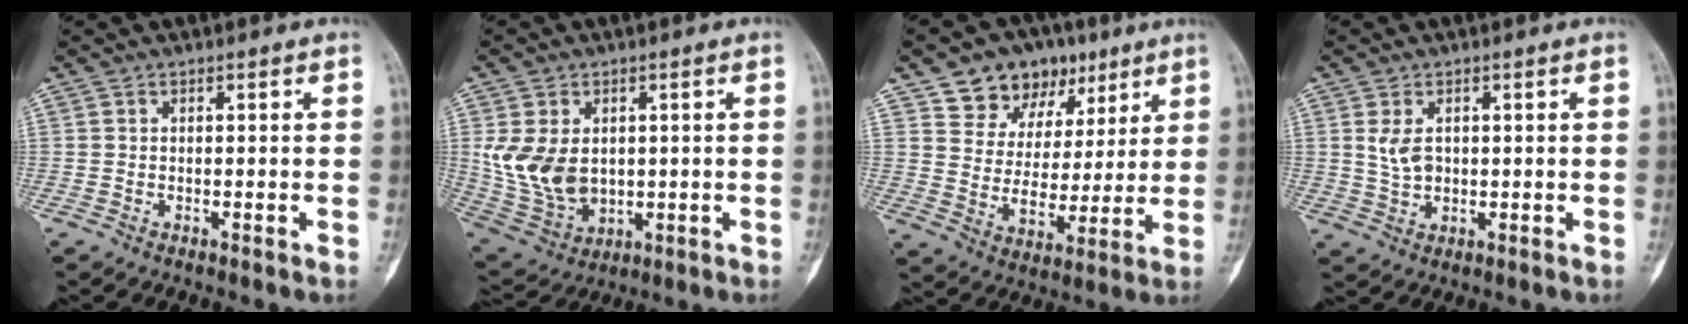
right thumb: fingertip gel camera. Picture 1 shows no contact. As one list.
[{"total": 11.8, "force": [0.9, 8.4, 8.2], "torque": [-0.144, -0.009, 0.040]}, {"total": 15.3, "force": [8.8, 11.1, 5.9], "torque": [-0.044, -0.026, 0.146]}, {"total": 3.9, "force": [0.8, 2.6, 2.8], "torque": [-0.046, -0.003, 0.023]}]